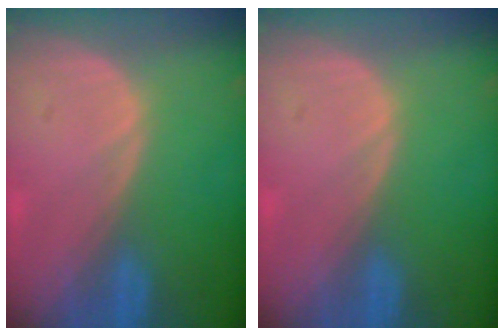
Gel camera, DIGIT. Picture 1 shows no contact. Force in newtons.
{"total": 0.0}